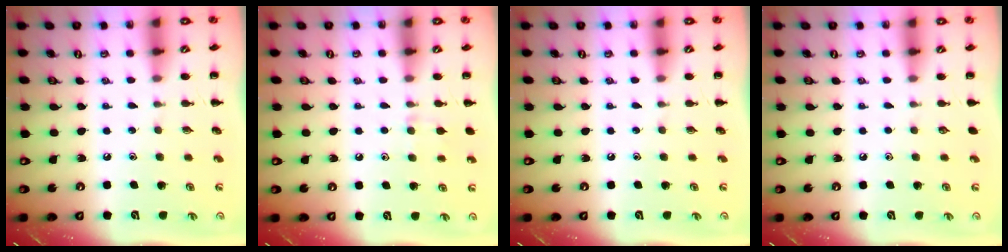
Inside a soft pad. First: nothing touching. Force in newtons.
{"total": 6.7, "press": 6.2, "slide": 2.5}
{"total": 0.0}
{"total": 0.0}